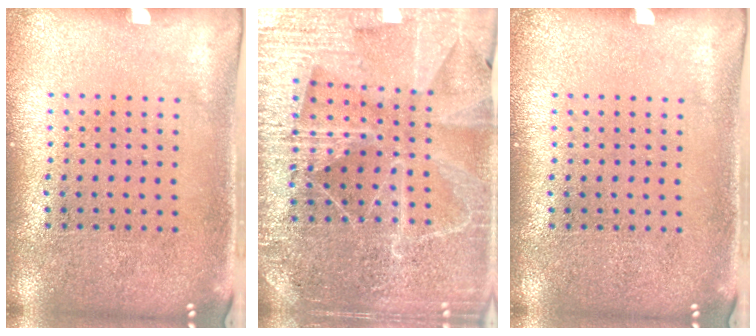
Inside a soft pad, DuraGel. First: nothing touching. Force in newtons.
{"total": 4.8, "press": 4.3, "slide": 2.1}
{"total": 0.0}